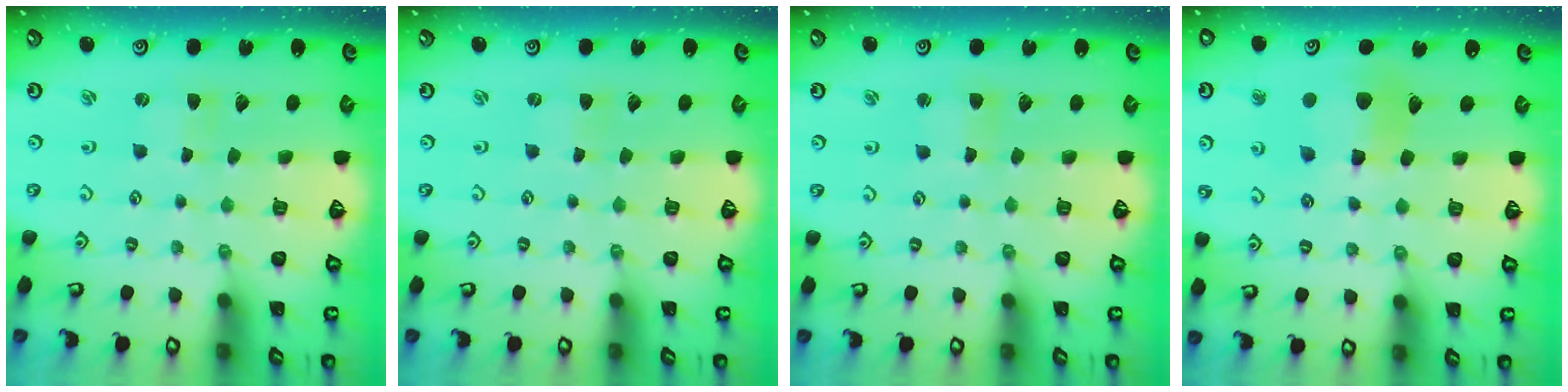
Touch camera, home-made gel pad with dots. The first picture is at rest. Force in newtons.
{"total": 0.0}
{"total": 2.4, "press": 2.3, "slide": 0.4}
{"total": 10.5, "press": 10.4, "slide": 1.2}